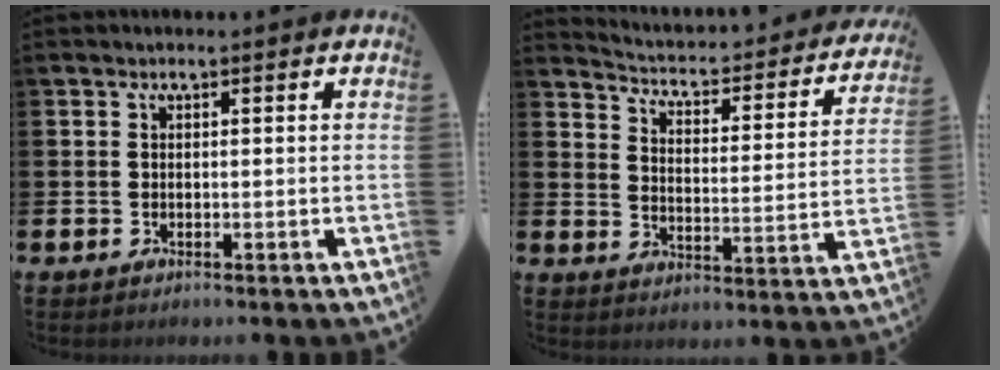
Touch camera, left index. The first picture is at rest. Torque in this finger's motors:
{"motor_torque": [0.95, -1.19, 0.19, 0.06]}